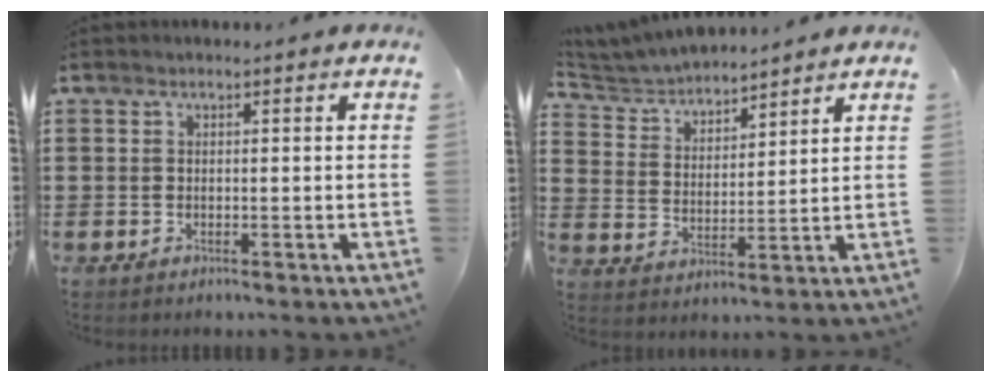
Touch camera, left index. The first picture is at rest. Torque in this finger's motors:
{"motor_torque": [-0.15, 0.32, 0.14, 0.08]}